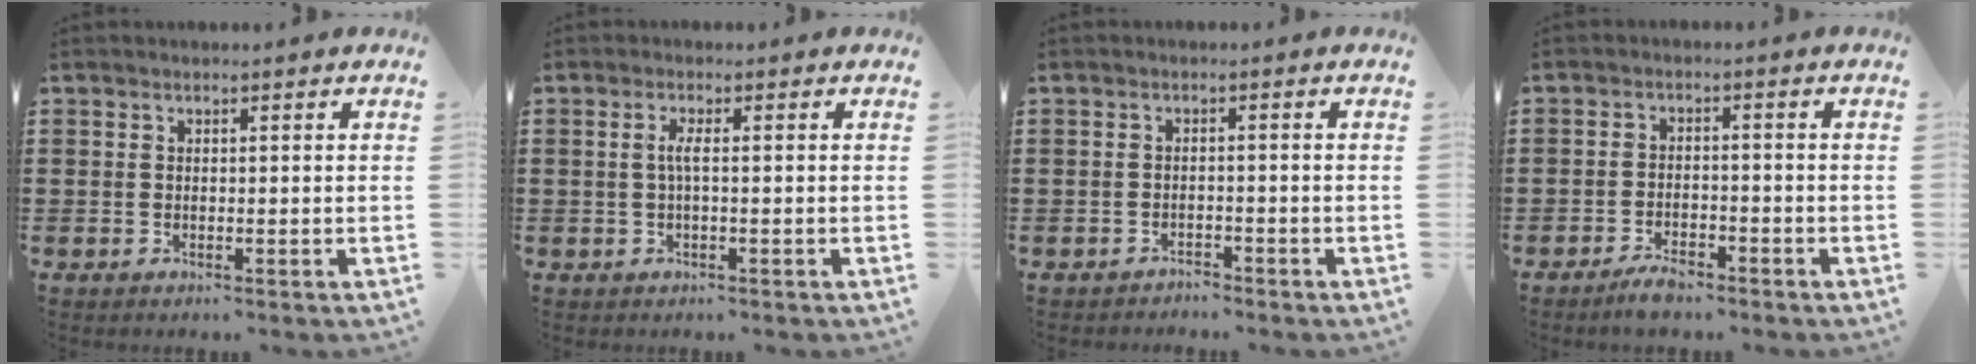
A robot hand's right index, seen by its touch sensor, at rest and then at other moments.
{"total": 2.0, "force": [-0.2, 0.1, 2.0], "torque": [-0.046, -0.004, -0.007]}
{"total": 1.8, "force": [-1.8, 0.2, -0.2], "torque": [-0.004, 0.002, -0.039]}
{"total": 2.6, "force": [-2.3, 0.7, 1.1], "torque": [-0.020, 0.007, -0.045]}